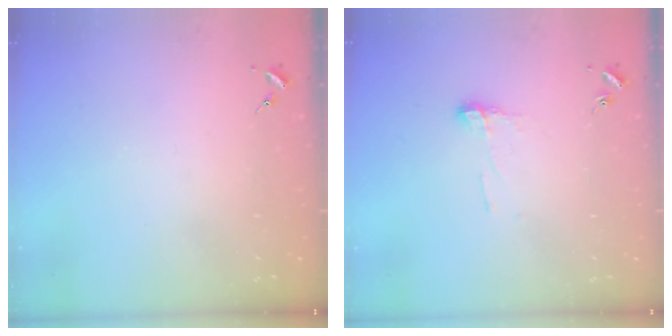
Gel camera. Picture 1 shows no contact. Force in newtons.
{"total": 5.3, "press": 5.2, "slide": 0.5}